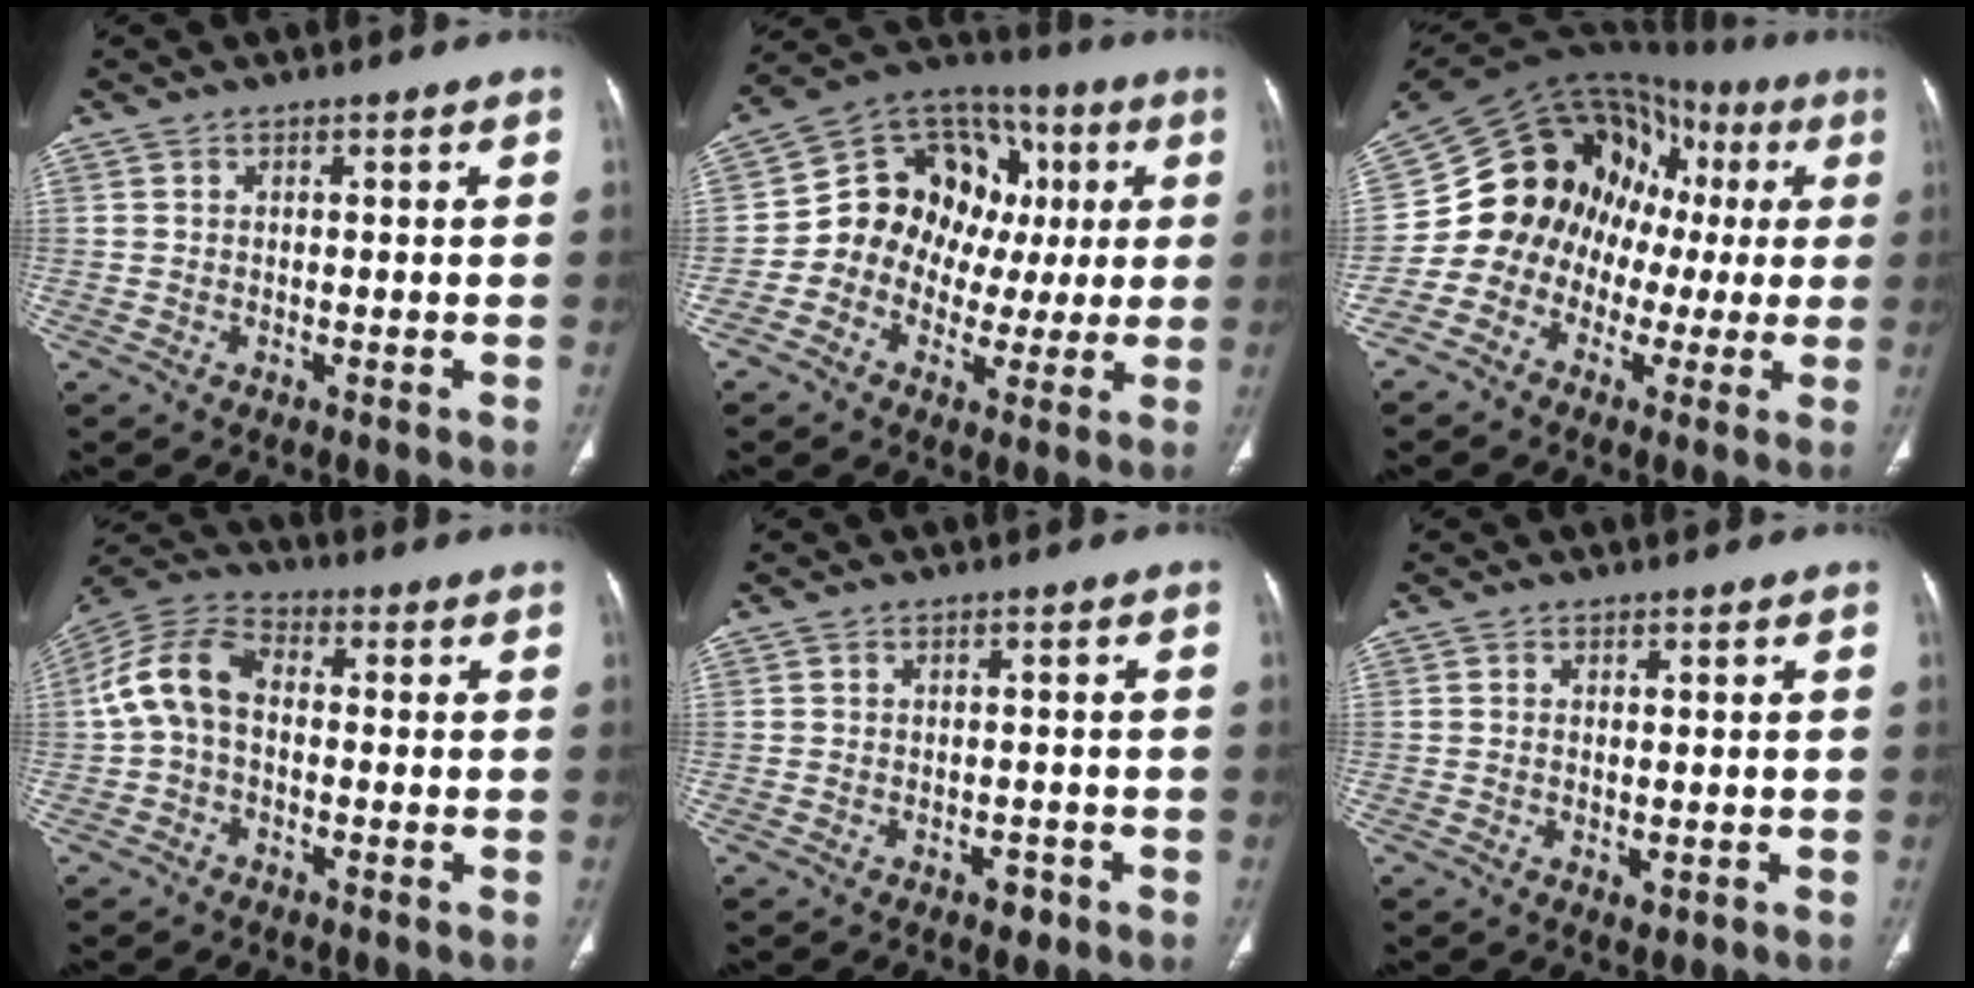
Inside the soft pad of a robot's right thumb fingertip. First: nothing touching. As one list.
[{"total": 17.0, "force": [0.8, 14.5, 8.8], "torque": [-0.075, 0.050, 0.010]}, {"total": 16.1, "force": [-1.3, 14.1, 7.5], "torque": [-0.065, 0.084, -0.031]}, {"total": 10.0, "force": [-0.3, 6.6, 7.5], "torque": [-0.147, 0.031, -0.020]}, {"total": 2.0, "force": [-1.2, 1.2, 1.0], "torque": [-0.005, 0.007, -0.013]}, {"total": 1.4, "force": [-0.3, 0.8, 1.1], "torque": [-0.024, -0.005, -0.003]}]